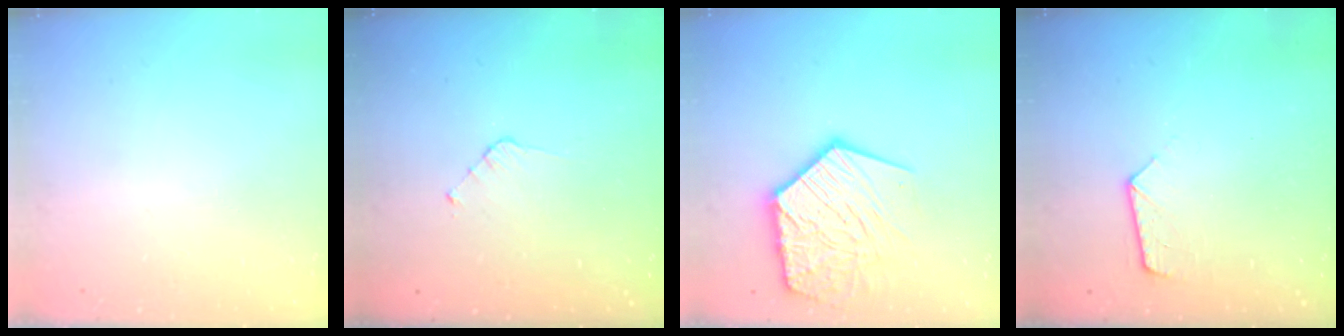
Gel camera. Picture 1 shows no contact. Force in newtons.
{"total": 3.7, "press": 3.7, "slide": 0.3}
{"total": 16.6, "press": 16.5, "slide": 1.6}
{"total": 9.1, "press": 9.1, "slide": 0.8}